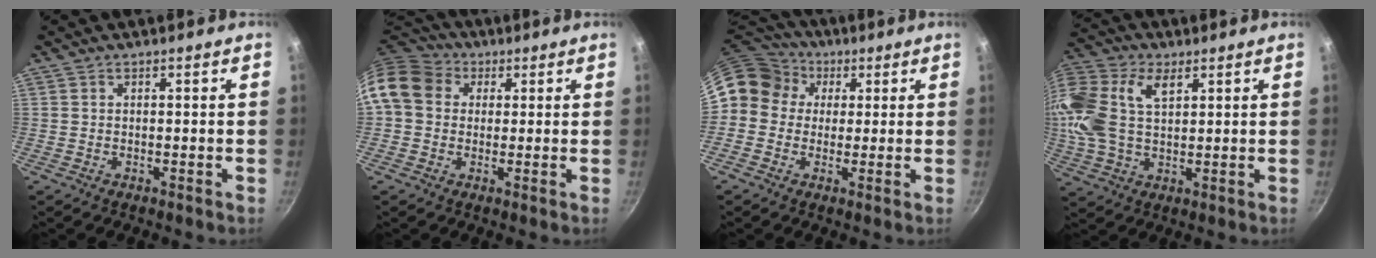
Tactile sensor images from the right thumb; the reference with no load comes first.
{"total": 12.3, "force": [2.9, 10.1, 6.4], "torque": [-0.105, 0.025, 0.037]}
{"total": 11.4, "force": [3.2, 10.1, 4.2], "torque": [-0.055, 0.019, 0.036]}
{"total": 20.0, "force": [6.0, 12.8, 14.2], "torque": [-0.324, 0.021, 0.105]}